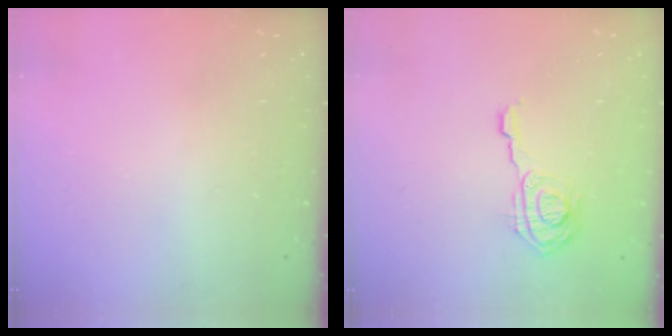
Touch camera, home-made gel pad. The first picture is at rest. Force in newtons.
{"total": 9.7, "press": 9.7, "slide": 0.5}